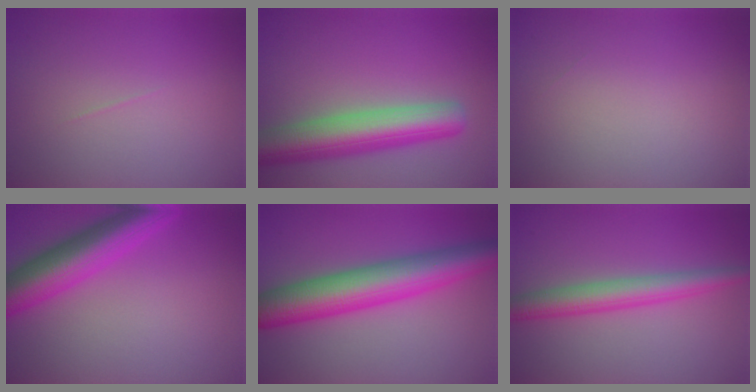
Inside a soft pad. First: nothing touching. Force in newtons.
{"total": 8.0, "press": 8.0, "slide": 0.5}
{"total": 0.0}
{"total": 7.1, "press": 7.0, "slide": 0.3}
{"total": 8.7, "press": 8.7, "slide": 0.1}
{"total": 4.2, "press": 4.2, "slide": 0.1}